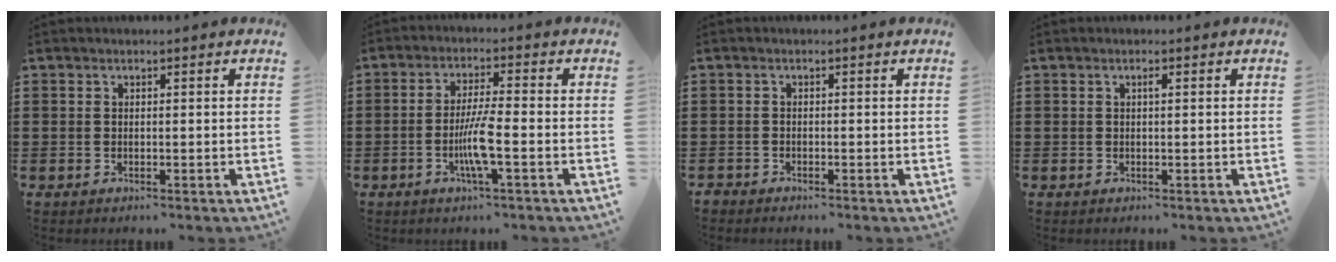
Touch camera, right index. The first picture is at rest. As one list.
[{"total": 6.0, "force": [-1.9, 0.5, 5.7], "torque": [-0.118, -0.013, -0.041]}, {"total": 1.1, "force": [-1.0, 0.4, -0.1], "torque": [-0.001, 0.004, -0.024]}, {"total": 0.5, "force": [0.1, 0.1, 0.5], "torque": [-0.010, 0.000, 0.002]}]